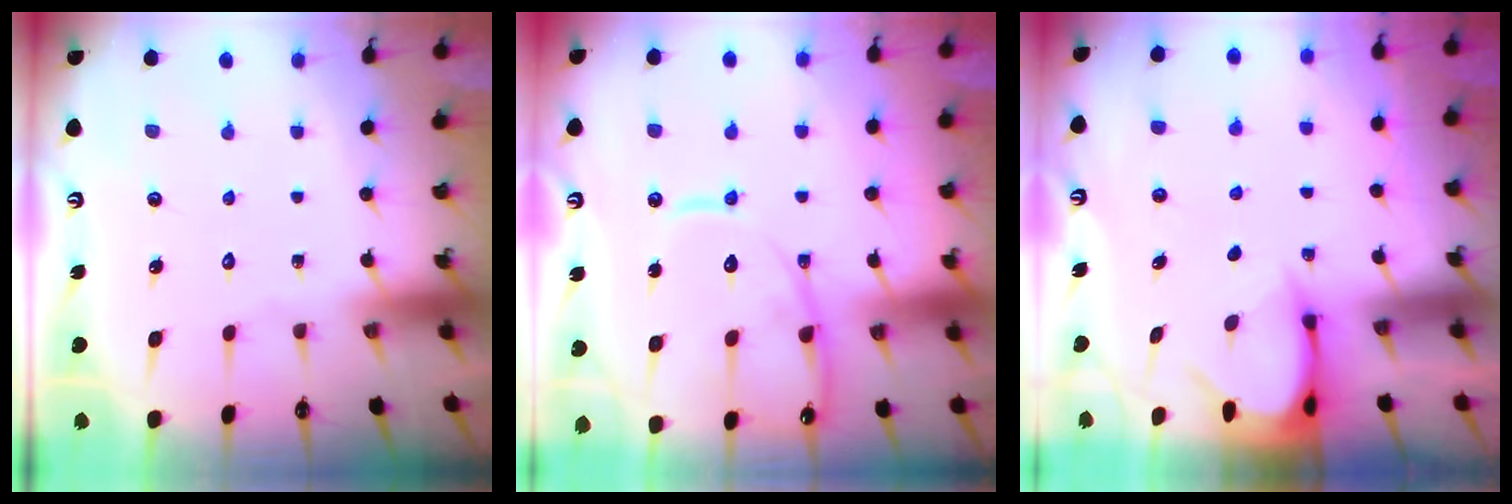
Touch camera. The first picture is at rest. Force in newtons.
{"total": 14.2, "press": 14.2, "slide": 1.4}
{"total": 3.7, "press": 3.6, "slide": 0.2}